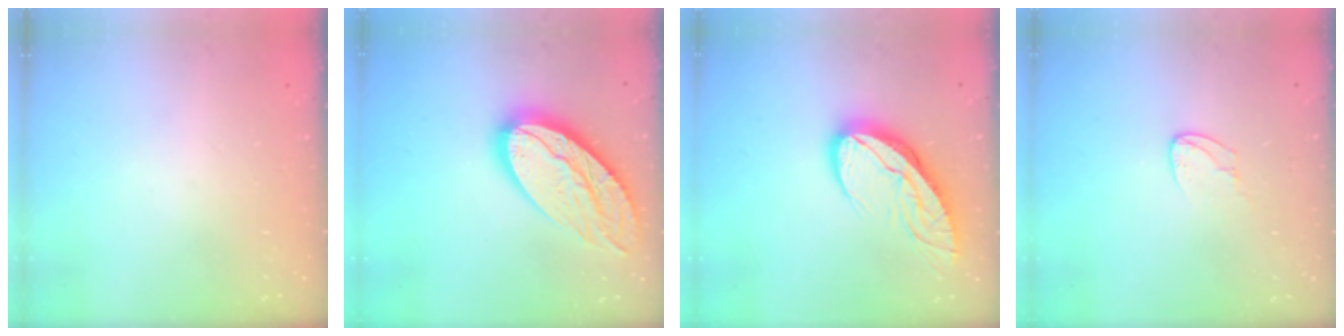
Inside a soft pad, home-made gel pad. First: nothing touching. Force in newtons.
{"total": 21.4, "press": 21.3, "slide": 1.8}
{"total": 11.7, "press": 11.6, "slide": 1.2}
{"total": 5.3, "press": 5.2, "slide": 0.4}